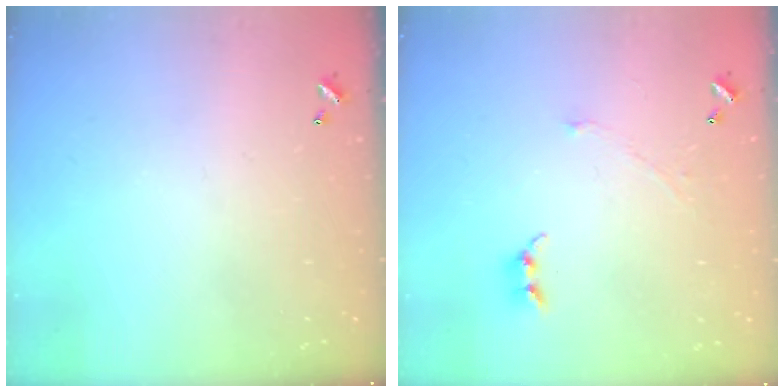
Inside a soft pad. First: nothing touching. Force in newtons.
{"total": 2.3, "press": 2.2, "slide": 0.3}